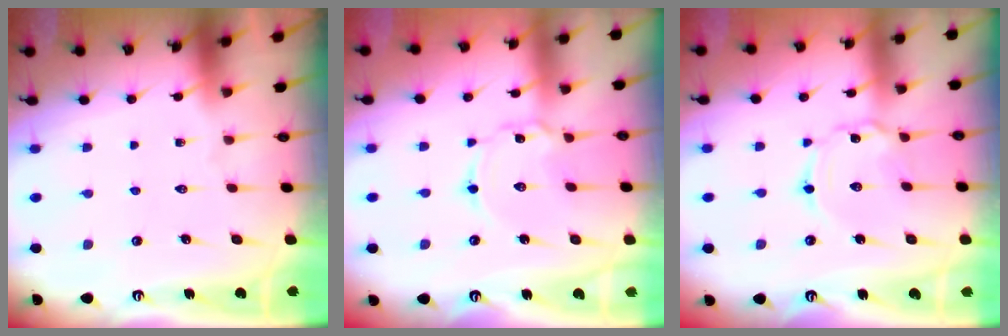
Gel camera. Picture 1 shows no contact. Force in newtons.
{"total": 2.7, "press": 2.7, "slide": 0.4}
{"total": 2.7, "press": 2.7, "slide": 0.3}